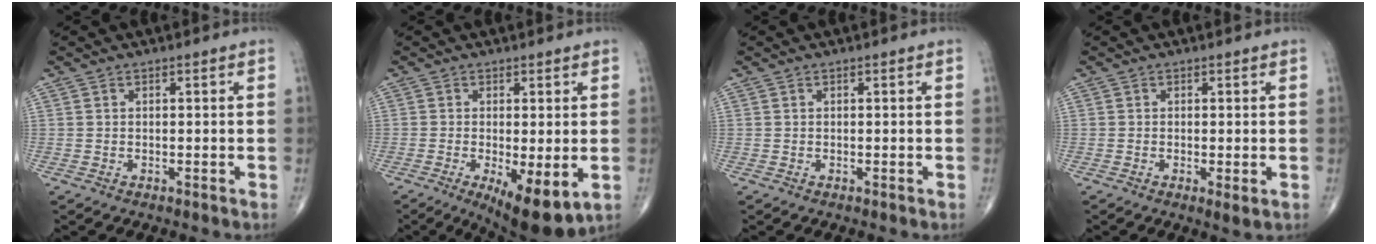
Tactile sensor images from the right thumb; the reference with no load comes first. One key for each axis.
{"total": 9.9, "fx": -2.8, "fy": 3.3, "fz": 8.9, "tx": -0.136, "ty": -0.023, "tz": -0.037}
{"total": 0.0}
{"total": 1.8, "fx": -0.3, "fy": 0.4, "fz": 1.7, "tx": -0.037, "ty": -0.009, "tz": -0.007}